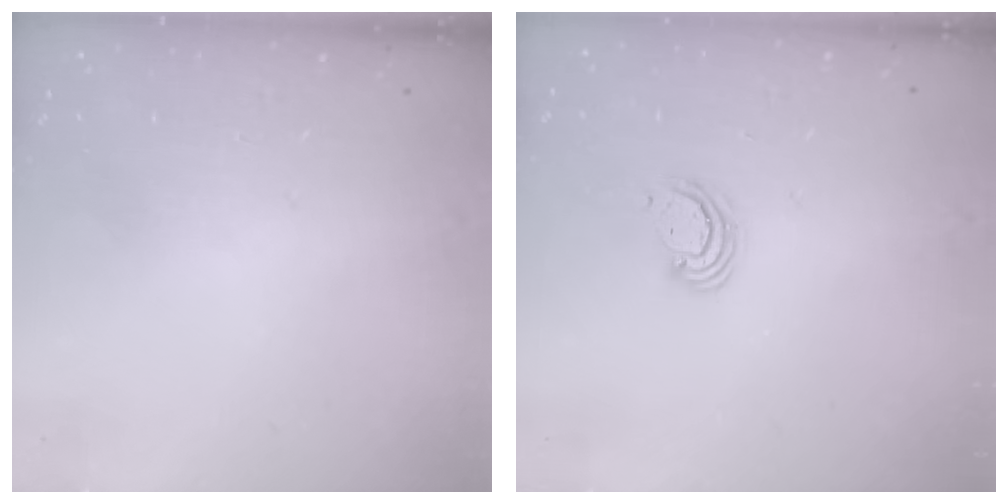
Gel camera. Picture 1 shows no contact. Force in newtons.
{"total": 2.5, "press": 2.5, "slide": 0.2}